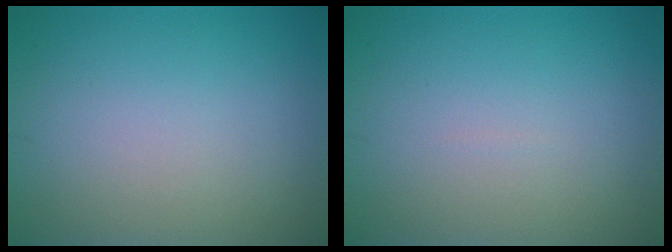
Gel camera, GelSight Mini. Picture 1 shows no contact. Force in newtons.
{"total": 0.0}